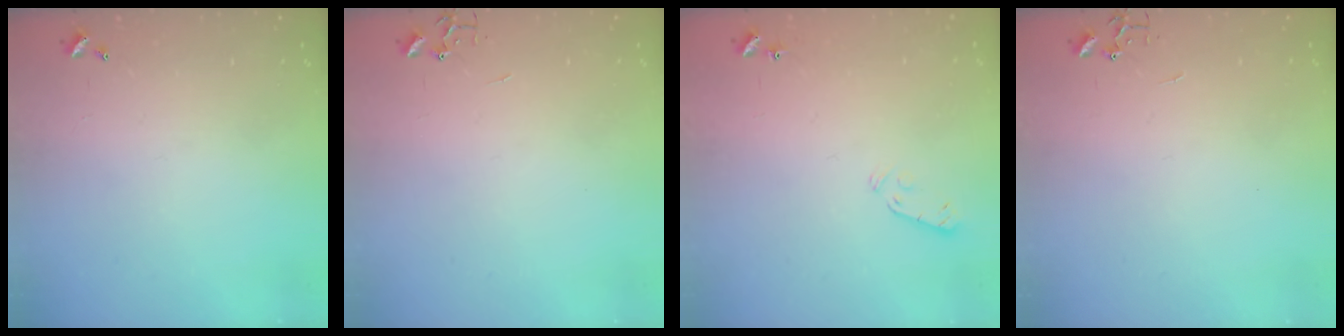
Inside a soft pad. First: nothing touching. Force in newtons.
{"total": 0.0}
{"total": 4.1, "press": 4.1, "slide": 0.6}
{"total": 0.0}